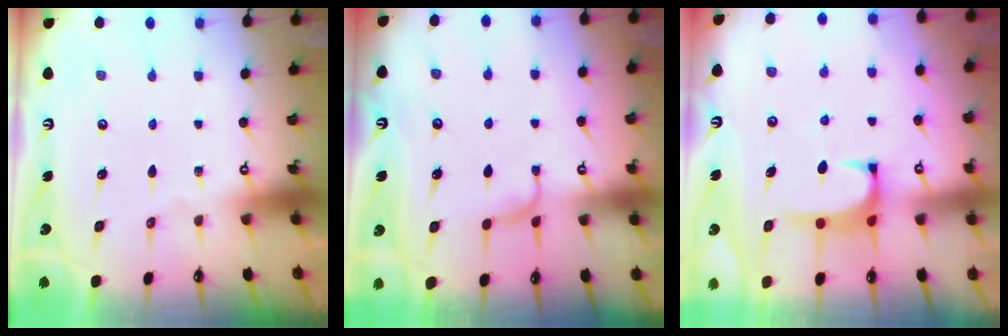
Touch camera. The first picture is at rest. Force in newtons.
{"total": 1.9, "press": 1.8, "slide": 0.6}
{"total": 0.8, "press": 0.6, "slide": 0.5}